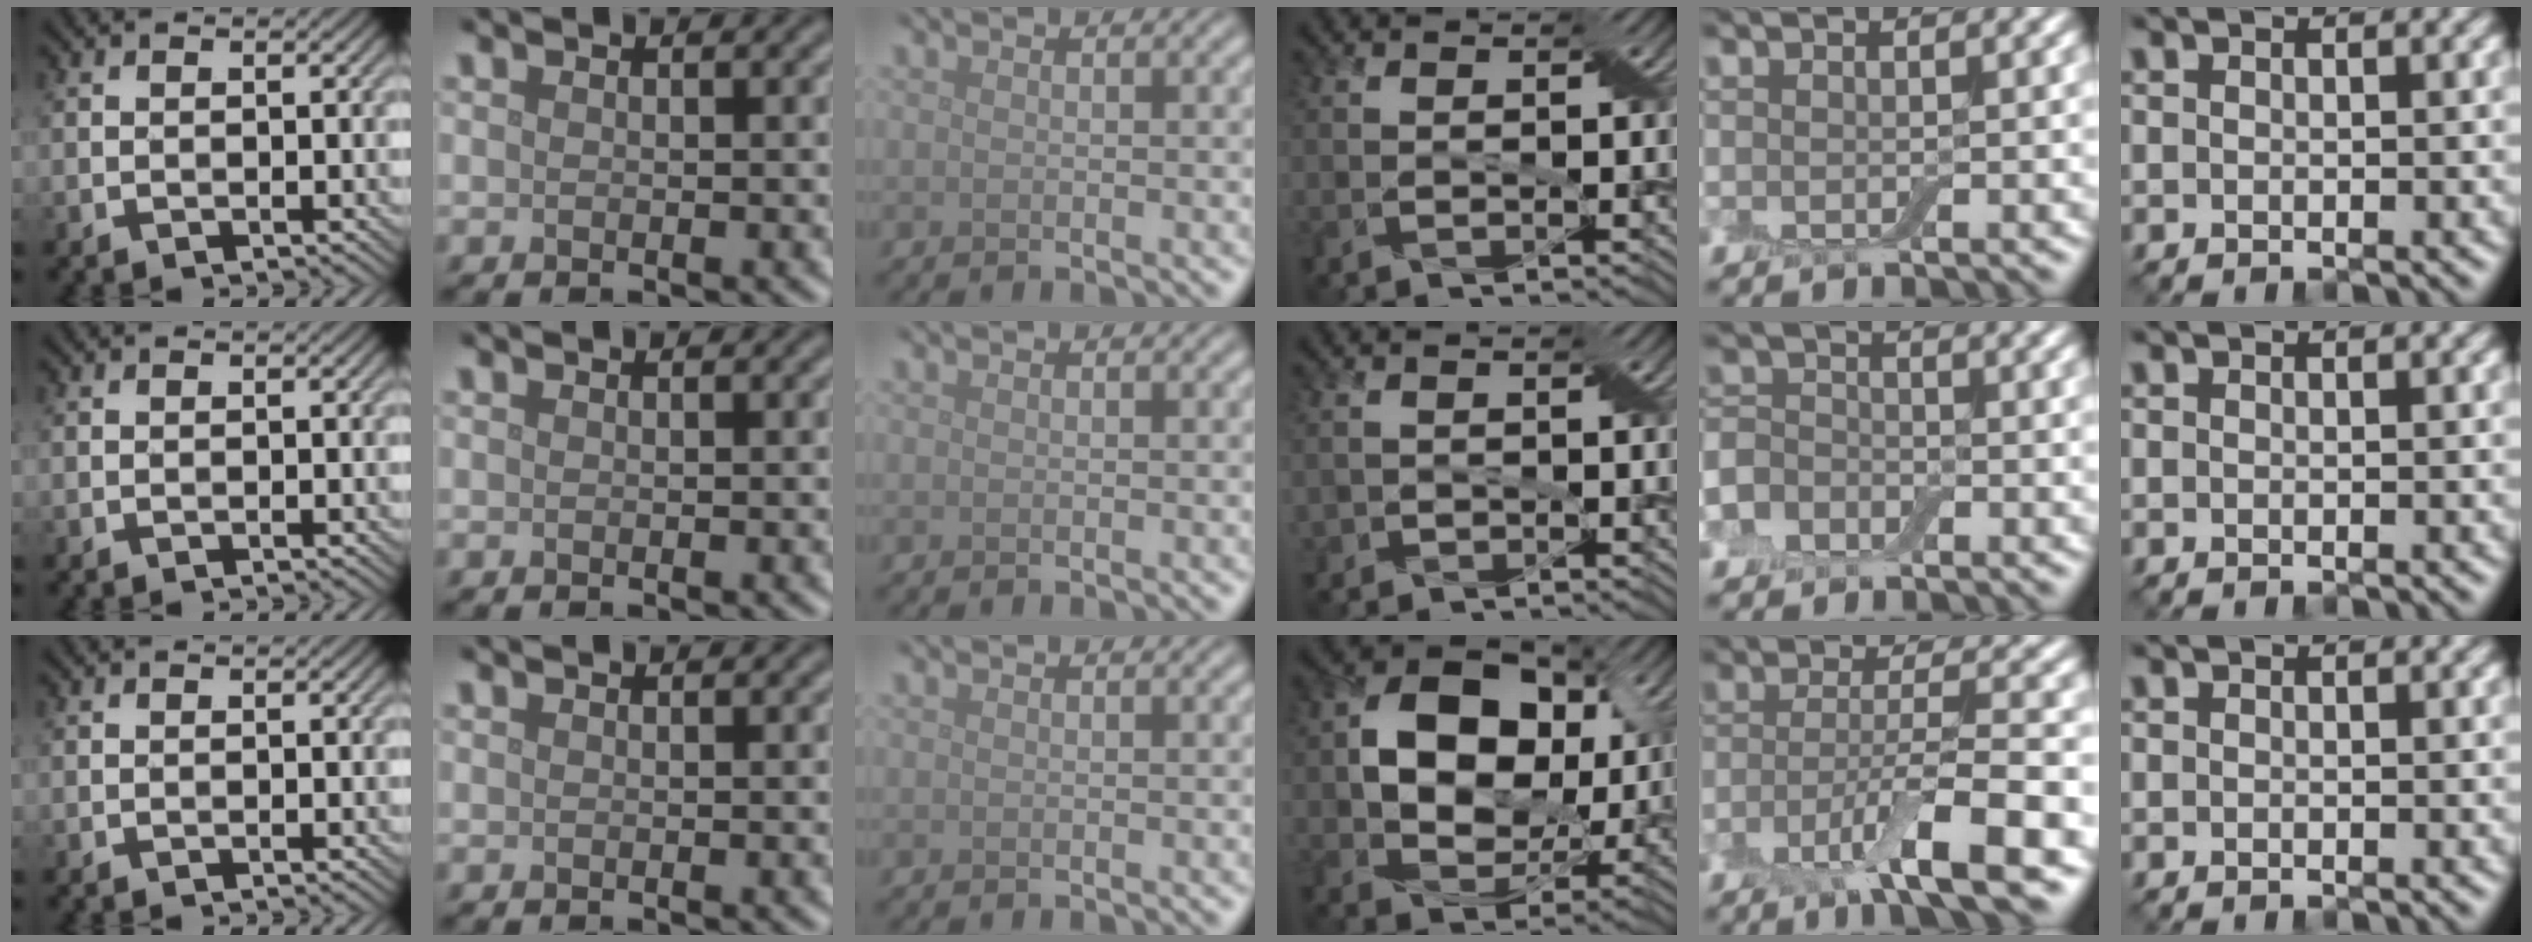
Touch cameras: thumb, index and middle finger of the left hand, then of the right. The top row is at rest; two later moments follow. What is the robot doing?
{"motion": "wipe", "object": "dish"}